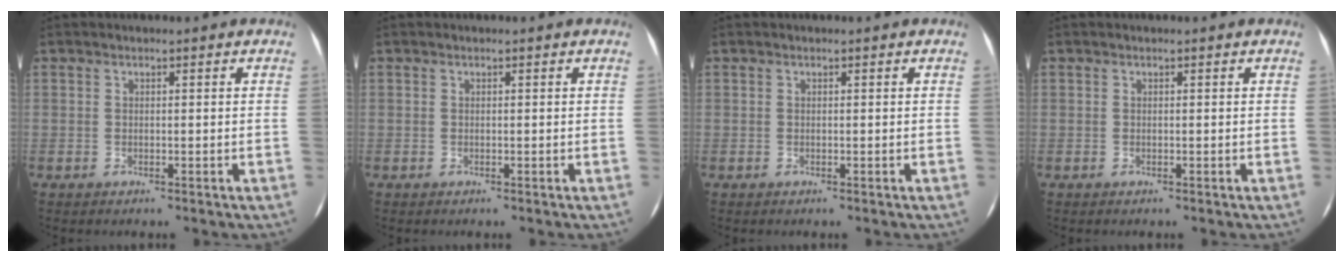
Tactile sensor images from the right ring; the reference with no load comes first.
{"total": 0.0}
{"total": 0.0}
{"total": 0.0}